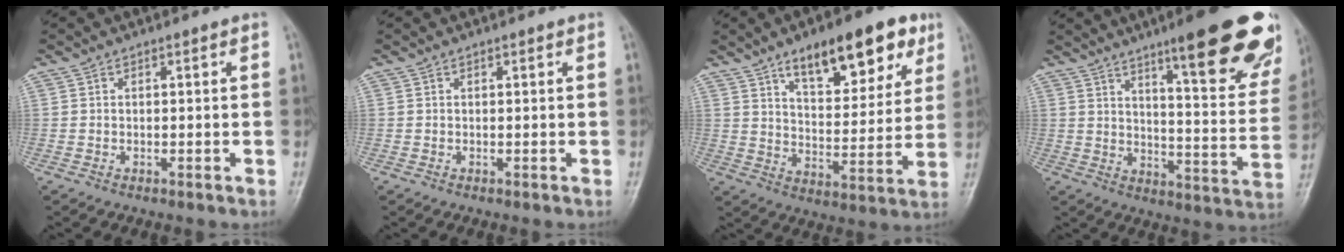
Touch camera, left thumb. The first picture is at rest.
{"total": 0.0}
{"total": 17.6, "force": [10.2, 7.4, 12.2], "torque": [-0.128, -0.042, 0.156]}
{"total": 24.8, "force": [15.4, 5.0, 18.8], "torque": [-0.214, -0.068, 0.208]}